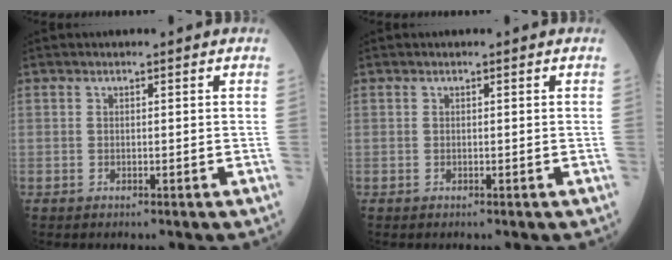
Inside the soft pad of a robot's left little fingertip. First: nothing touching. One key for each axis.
{"total": 0.0}